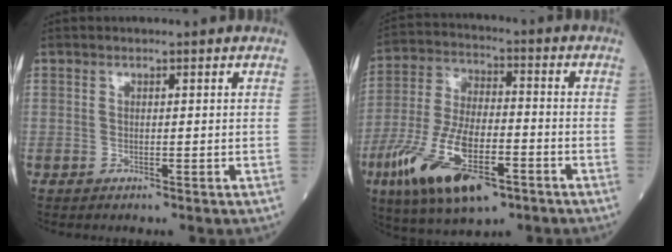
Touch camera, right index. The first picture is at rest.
{"total": 16.6, "force": [-8.0, 6.1, 13.3], "torque": [-0.271, -0.015, -0.138]}